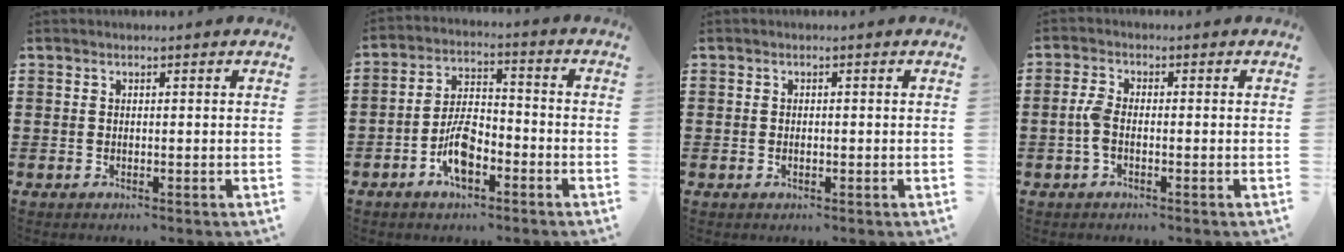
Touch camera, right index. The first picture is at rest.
{"total": 7.3, "force": [-3.4, 3.3, 5.6], "torque": [-0.118, 0.007, -0.066]}
{"total": 0.5, "force": [-0.1, 0.3, 0.4], "torque": [-0.010, -0.001, -0.003]}
{"total": 3.1, "force": [-0.9, 1.3, 2.8], "torque": [-0.073, -0.004, -0.022]}